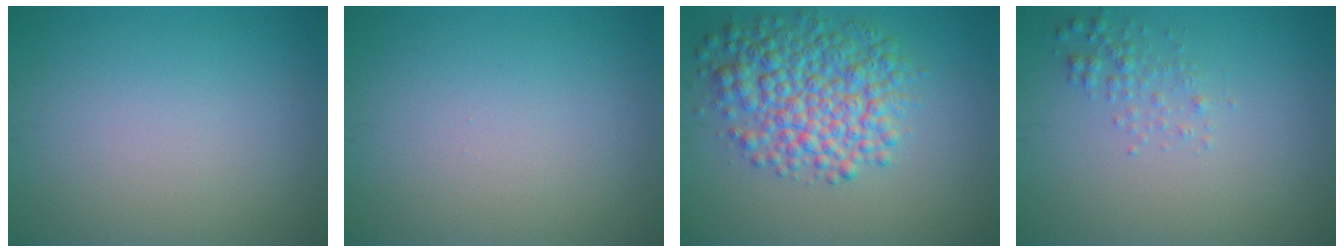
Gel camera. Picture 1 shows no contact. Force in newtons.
{"total": 0.0}
{"total": 7.0, "press": 7.0, "slide": 0.1}
{"total": 1.5, "press": 1.5, "slide": 0.1}